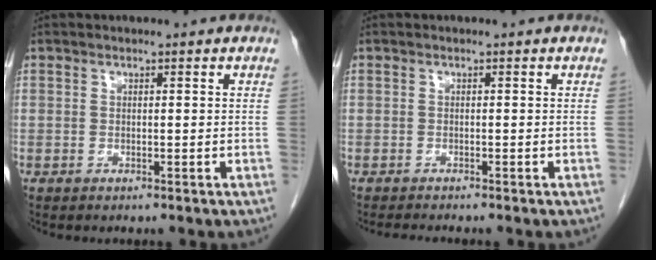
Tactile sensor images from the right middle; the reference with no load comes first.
{"total": 1.7, "force": [-1.6, -0.3, 0.6], "torque": [-0.012, -0.004, -0.026]}